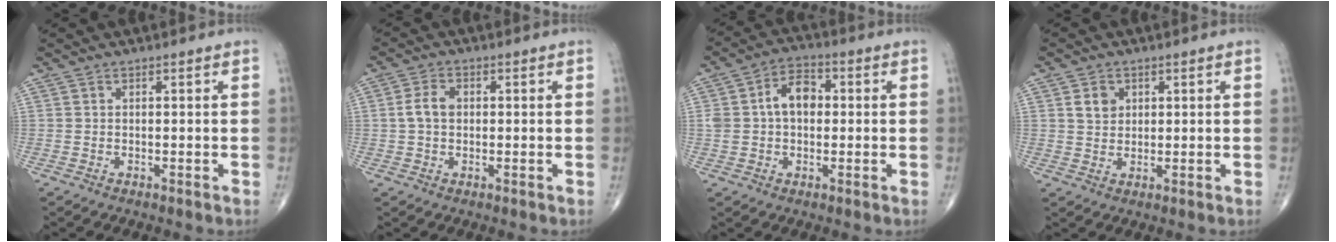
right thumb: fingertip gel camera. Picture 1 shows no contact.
{"total": 4.0, "force": [0.3, 2.7, 2.9], "torque": [-0.060, 0.010, 0.001]}
{"total": 8.5, "force": [0.9, 5.7, 6.2], "torque": [-0.100, 0.026, 0.012]}
{"total": 3.6, "force": [1.3, 2.9, 1.7], "torque": [-0.014, -0.007, 0.025]}